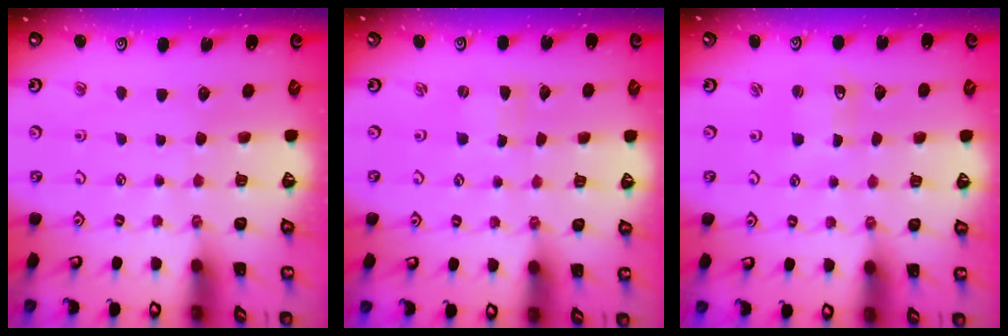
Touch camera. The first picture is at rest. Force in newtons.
{"total": 0.0}
{"total": 1.7, "press": 1.6, "slide": 0.3}